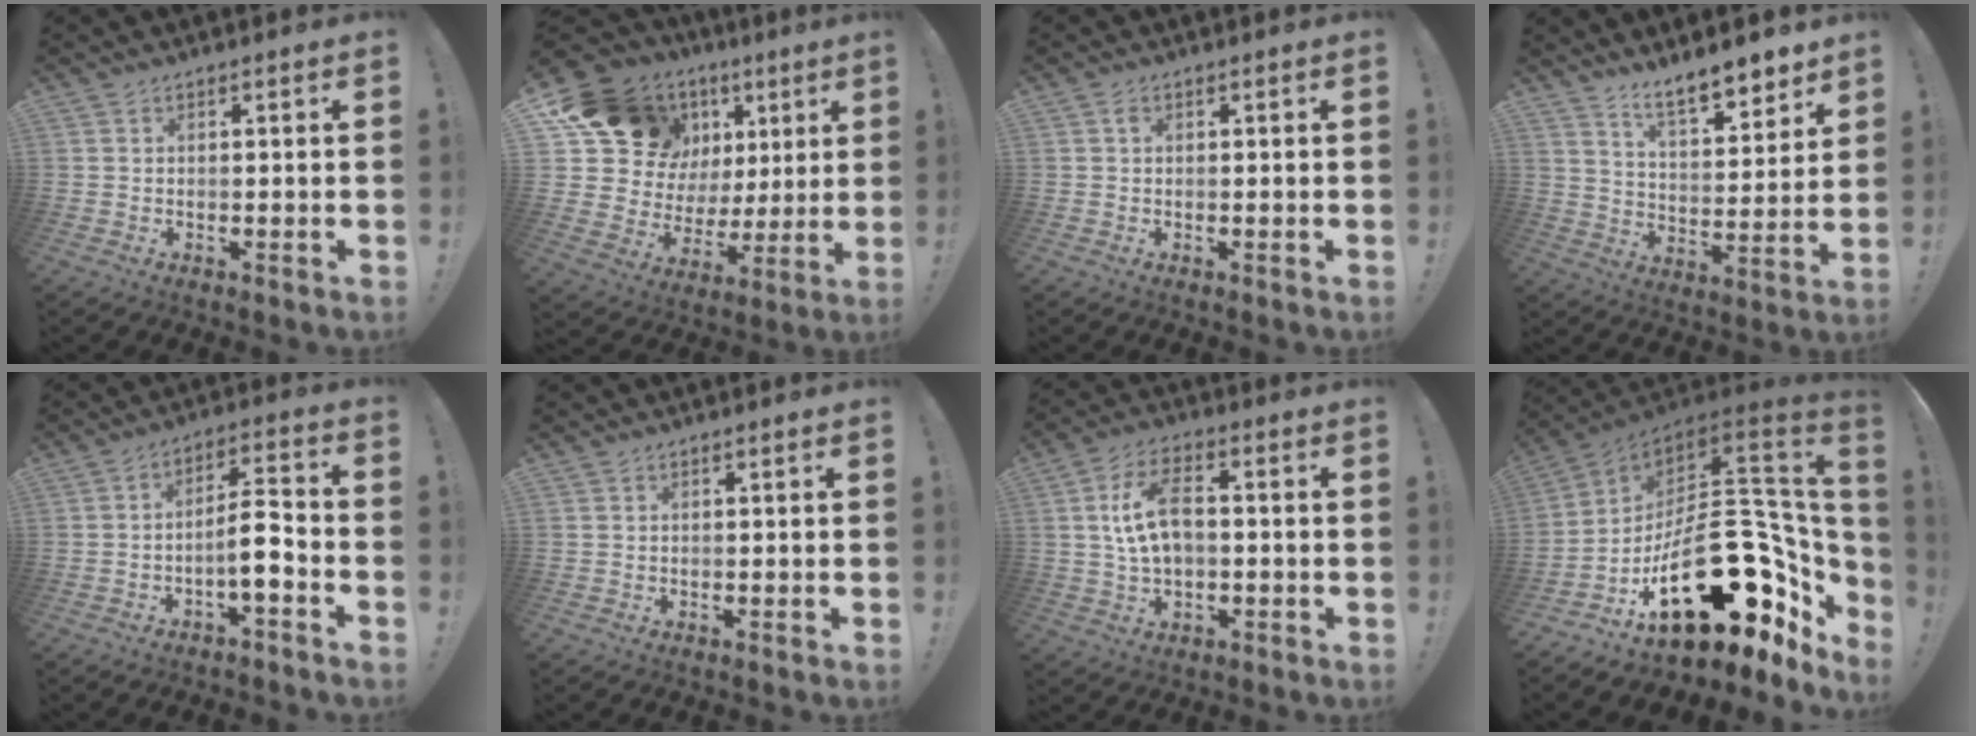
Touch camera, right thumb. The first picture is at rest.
{"total": 18.5, "force": [10.9, 12.6, 7.9], "torque": [-0.121, -0.070, 0.228]}
{"total": 0.7, "force": [0.1, 0.6, 0.4], "torque": [-0.005, 0.002, 0.000]}
{"total": 10.5, "force": [8.9, 2.8, 4.8], "torque": [-0.073, -0.065, 0.161]}
{"total": 9.5, "force": [-3.1, 2.7, 8.6], "torque": [-0.136, 0.017, -0.057]}
{"total": 0.0}
{"total": 11.4, "force": [0.7, 6.9, 9.0], "torque": [-0.155, 0.013, 0.016]}
{"total": 34.0, "force": [-9.8, 17.6, 27.4], "torque": [-0.381, 0.024, -0.110]}